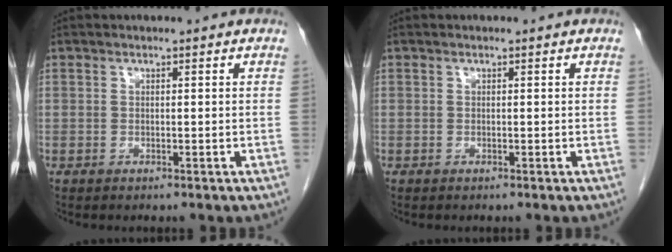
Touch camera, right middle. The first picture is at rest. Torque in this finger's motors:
{"motor_torque": [-0.21, -0.02, 0.02, -0.01]}